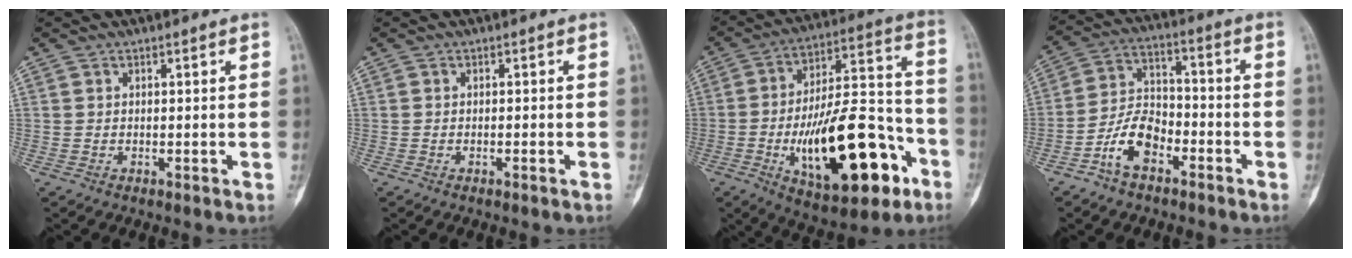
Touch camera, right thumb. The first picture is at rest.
{"total": 0.8, "force": [-0.4, 0.0, 0.7], "torque": [-0.017, 0.004, -0.003]}
{"total": 26.5, "force": [-9.7, 11.1, 22.0], "torque": [-0.348, 0.048, -0.139]}
{"total": 9.6, "force": [-5.1, 5.5, 6.1], "torque": [-0.109, 0.044, -0.101]}